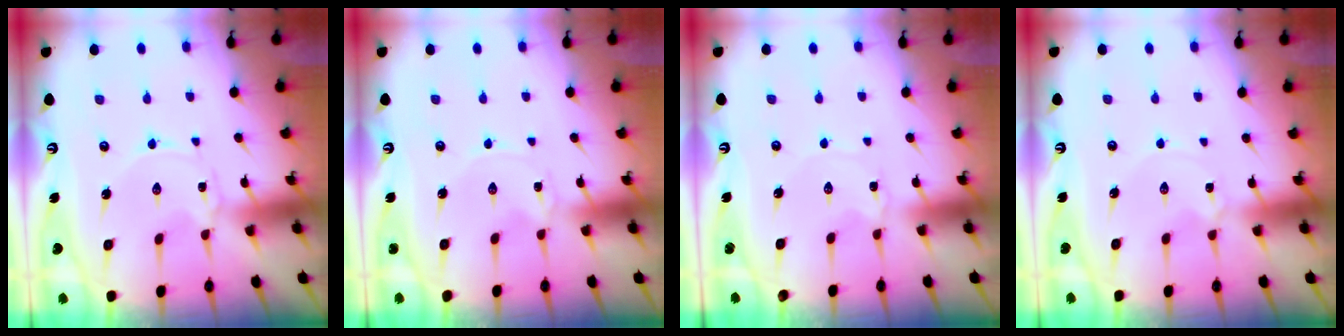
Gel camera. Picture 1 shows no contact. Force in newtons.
{"total": 0.0}
{"total": 0.7, "press": 0.7, "slide": 0.2}
{"total": 0.0}